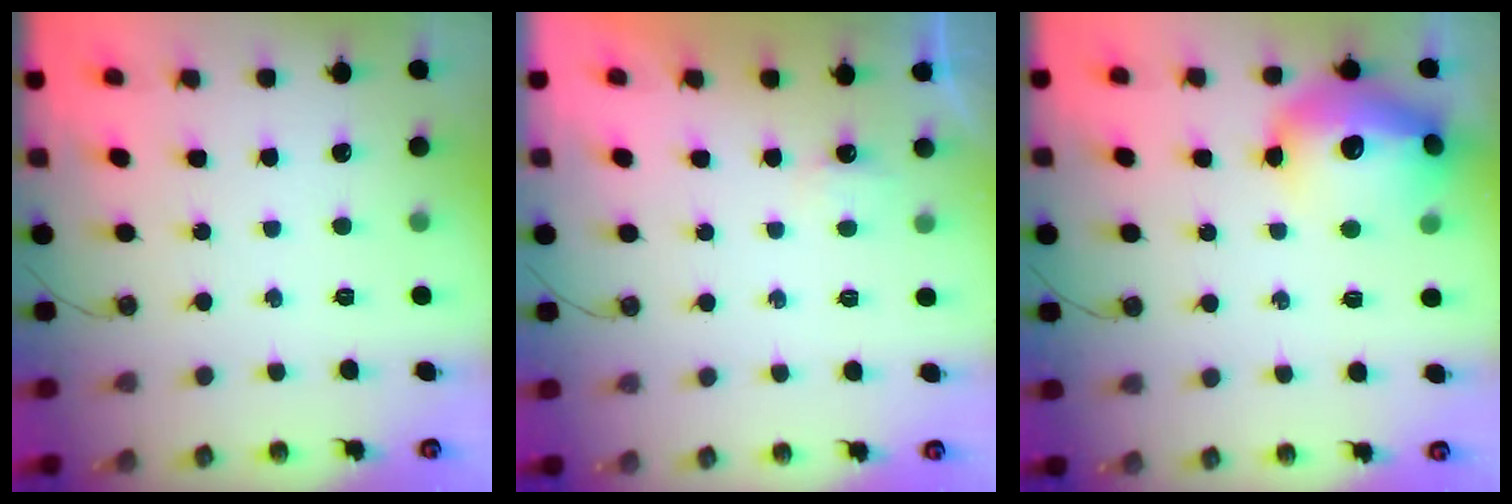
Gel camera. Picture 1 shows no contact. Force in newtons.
{"total": 2.6, "press": 2.6, "slide": 0.4}
{"total": 20.1, "press": 20.0, "slide": 1.6}